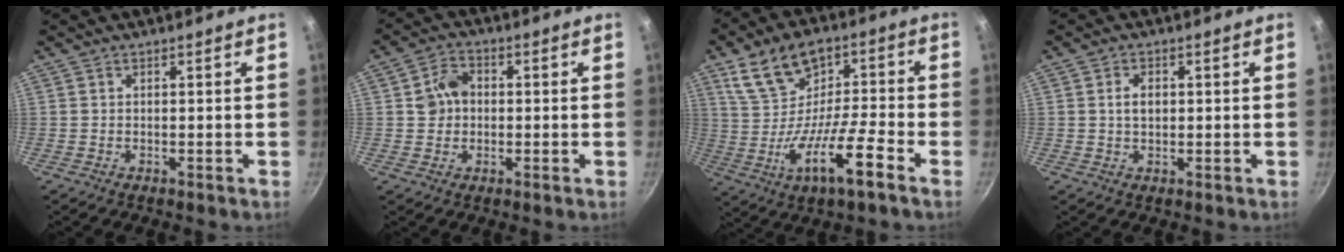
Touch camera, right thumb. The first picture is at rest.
{"total": 5.7, "force": [0.3, 4.7, 3.2], "torque": [-0.033, 0.011, -0.005]}
{"total": 13.9, "force": [-2.4, 6.6, 12.0], "torque": [-0.182, 0.019, -0.046]}
{"total": 2.9, "force": [0.4, 1.9, 2.2], "torque": [-0.027, 0.003, 0.007]}